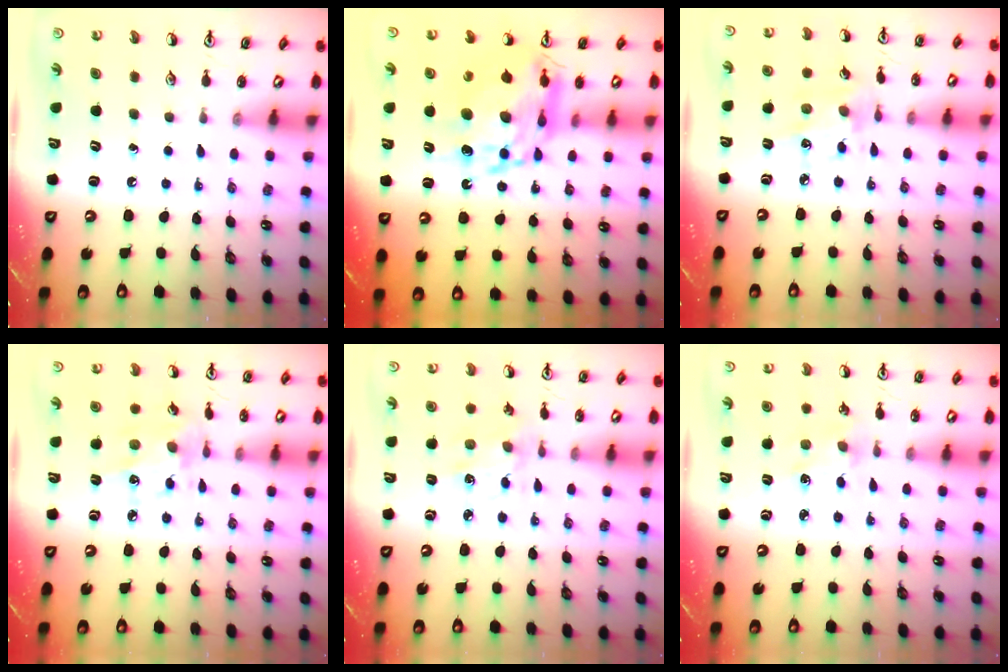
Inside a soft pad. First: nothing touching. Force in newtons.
{"total": 16.2, "press": 16.1, "slide": 1.4}
{"total": 4.6, "press": 4.3, "slide": 1.5}
{"total": 7.1, "press": 7.1, "slide": 0.6}
{"total": 2.1, "press": 2.0, "slide": 0.6}
{"total": 2.4, "press": 2.4, "slide": 0.3}